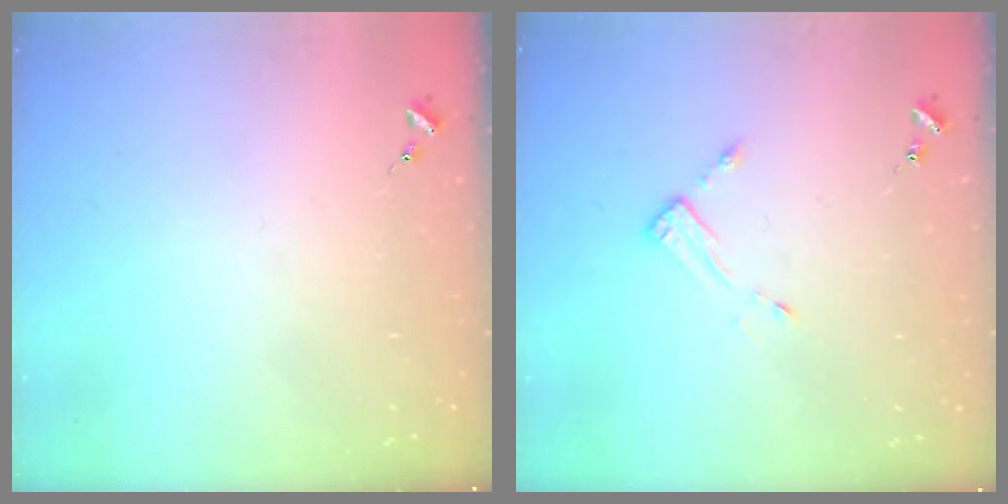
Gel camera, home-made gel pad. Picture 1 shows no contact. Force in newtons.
{"total": 3.5, "press": 3.5, "slide": 0.3}